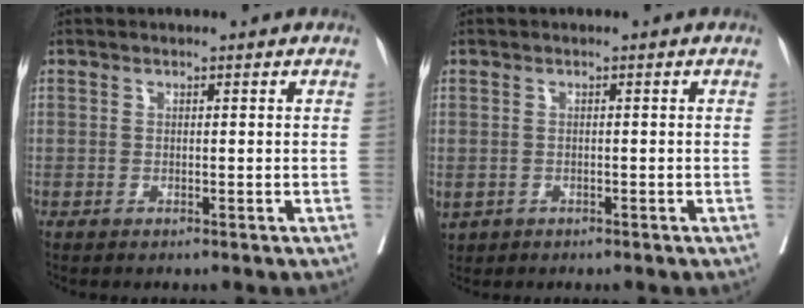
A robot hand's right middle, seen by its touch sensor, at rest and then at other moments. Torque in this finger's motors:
{"motor_torque": [0.47, -0.24, 0.91, 0.21]}